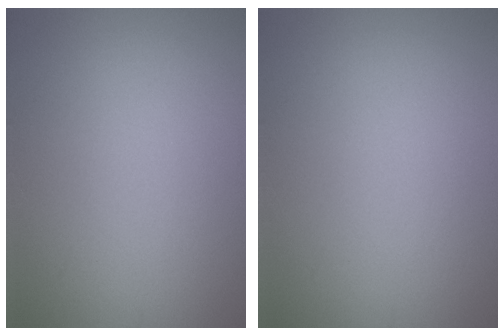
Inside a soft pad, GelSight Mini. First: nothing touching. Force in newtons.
{"total": 0.0}